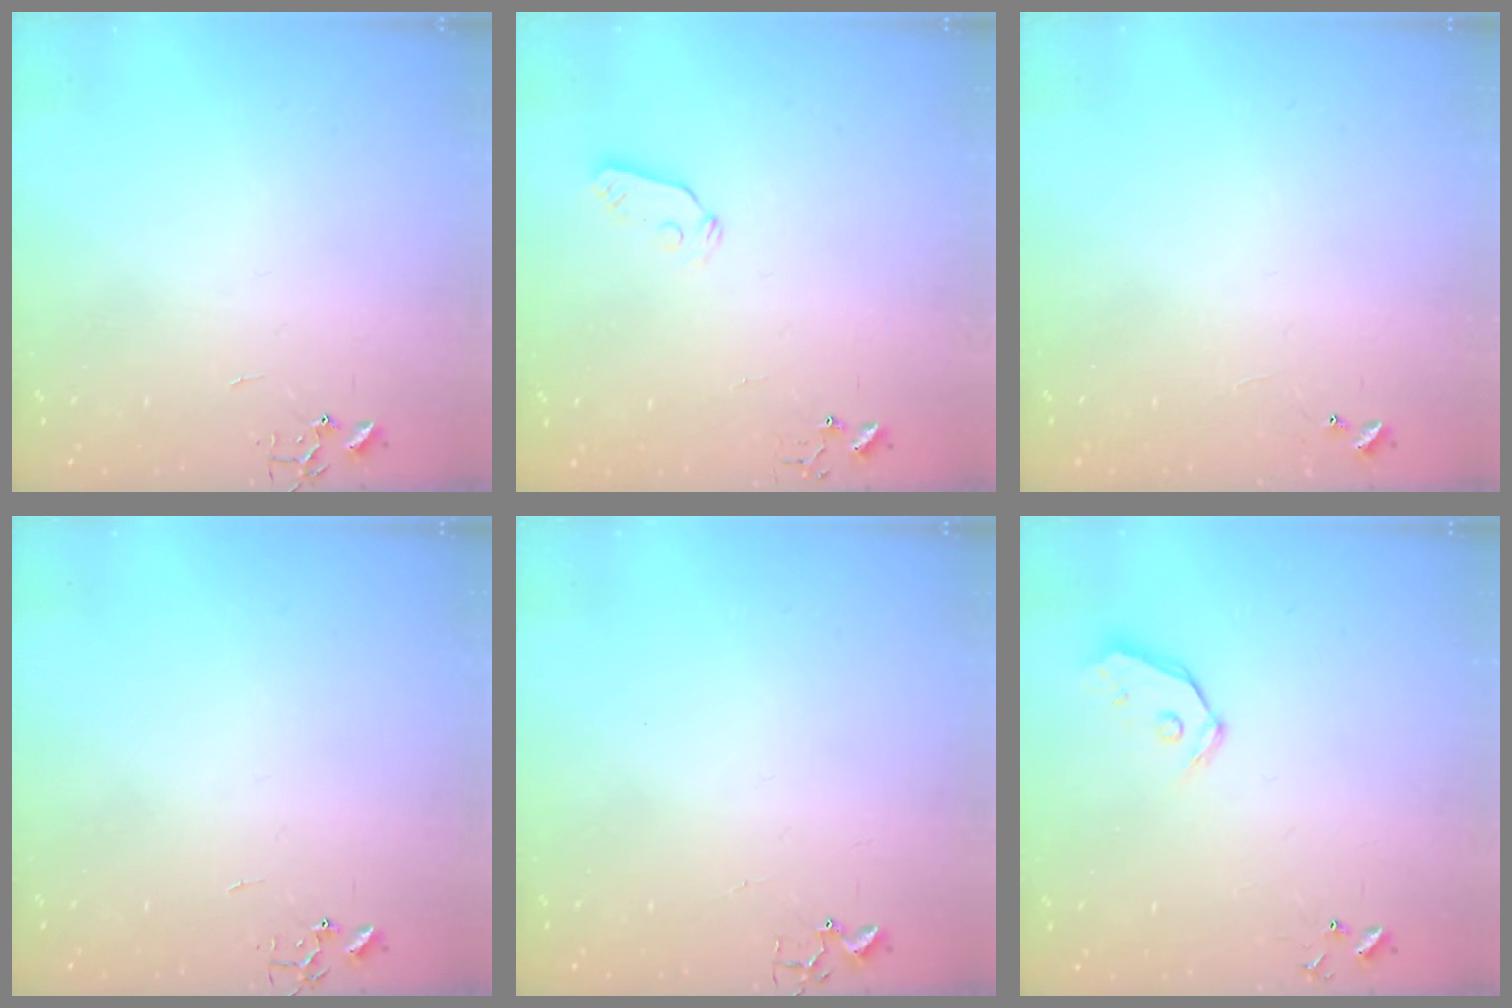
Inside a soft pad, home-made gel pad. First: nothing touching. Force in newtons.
{"total": 3.8, "press": 3.7, "slide": 0.5}
{"total": 5.1, "press": 5.0, "slide": 0.3}
{"total": 0.0}
{"total": 1.9, "press": 1.9, "slide": 0.2}
{"total": 4.8, "press": 4.8, "slide": 0.5}